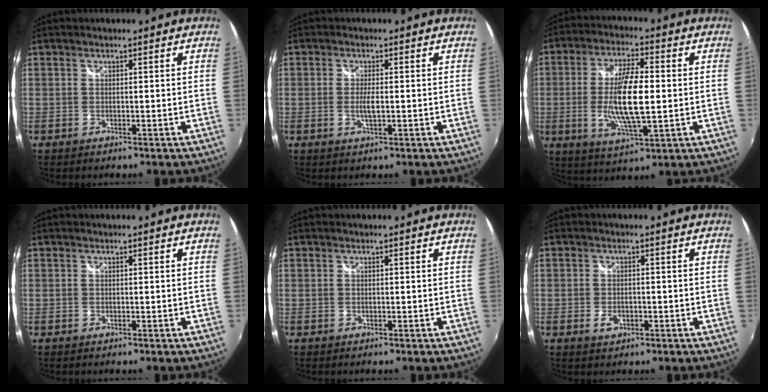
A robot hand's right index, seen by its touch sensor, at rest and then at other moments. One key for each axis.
{"total": 2.5, "fx": -0.3, "fy": 0.5, "fz": 2.5, "tx": -0.047, "ty": -0.006, "tz": -0.005}
{"total": 12.4, "fx": -0.9, "fy": 3.5, "fz": 11.9, "tx": -0.230, "ty": -0.006, "tz": -0.013}
{"total": 0.0}
{"total": 0.0}
{"total": 2.5, "fx": -1.0, "fy": 1.6, "fz": 1.6, "tx": -0.031, "ty": -0.003, "tz": -0.017}